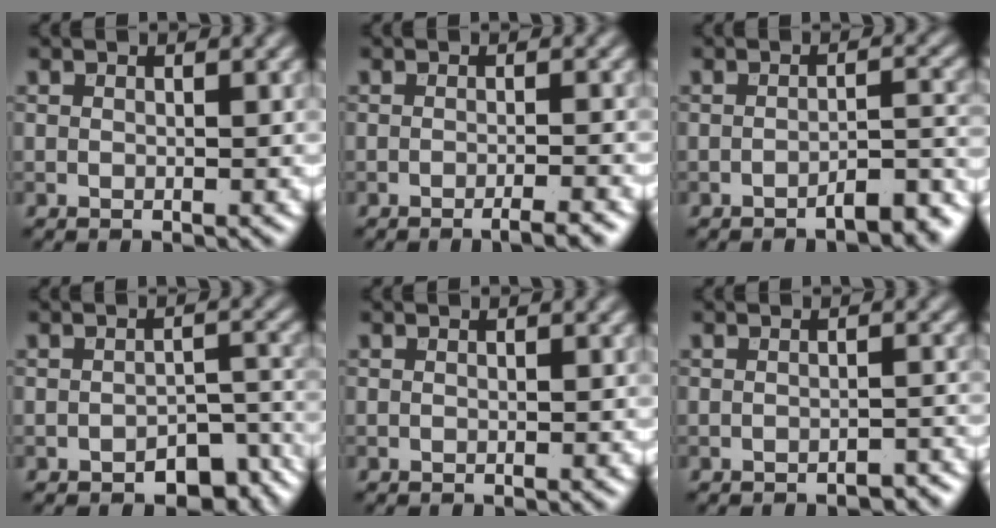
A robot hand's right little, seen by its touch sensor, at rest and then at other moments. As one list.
[{"total": 2.5, "force": [-1.6, 0.5, 1.9], "torque": [-0.017, 0.003, -0.031]}, {"total": 3.7, "force": [-2.7, 0.9, 2.3], "torque": [-0.026, 0.008, -0.041]}, {"total": 5.3, "force": [-3.4, 2.8, 3.0], "torque": [-0.026, -0.007, -0.045]}, {"total": 0.0}, {"total": 1.6, "force": [-1.4, 0.5, 0.6], "torque": [-0.006, 0.004, -0.018]}]